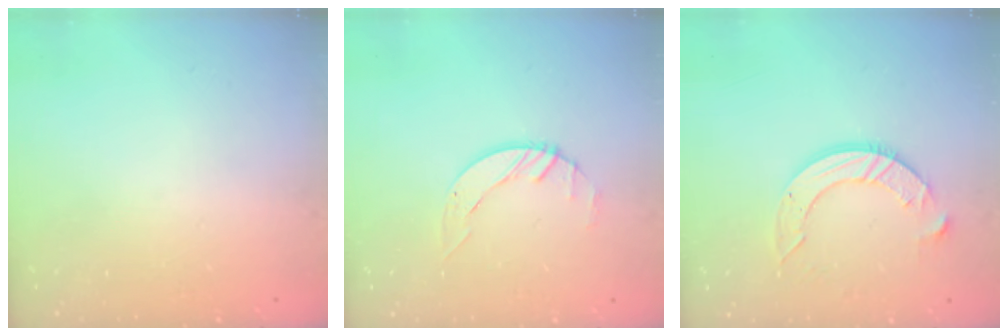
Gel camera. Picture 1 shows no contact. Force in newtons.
{"total": 2.9, "press": 2.8, "slide": 0.3}
{"total": 10.0, "press": 10.0, "slide": 1.0}